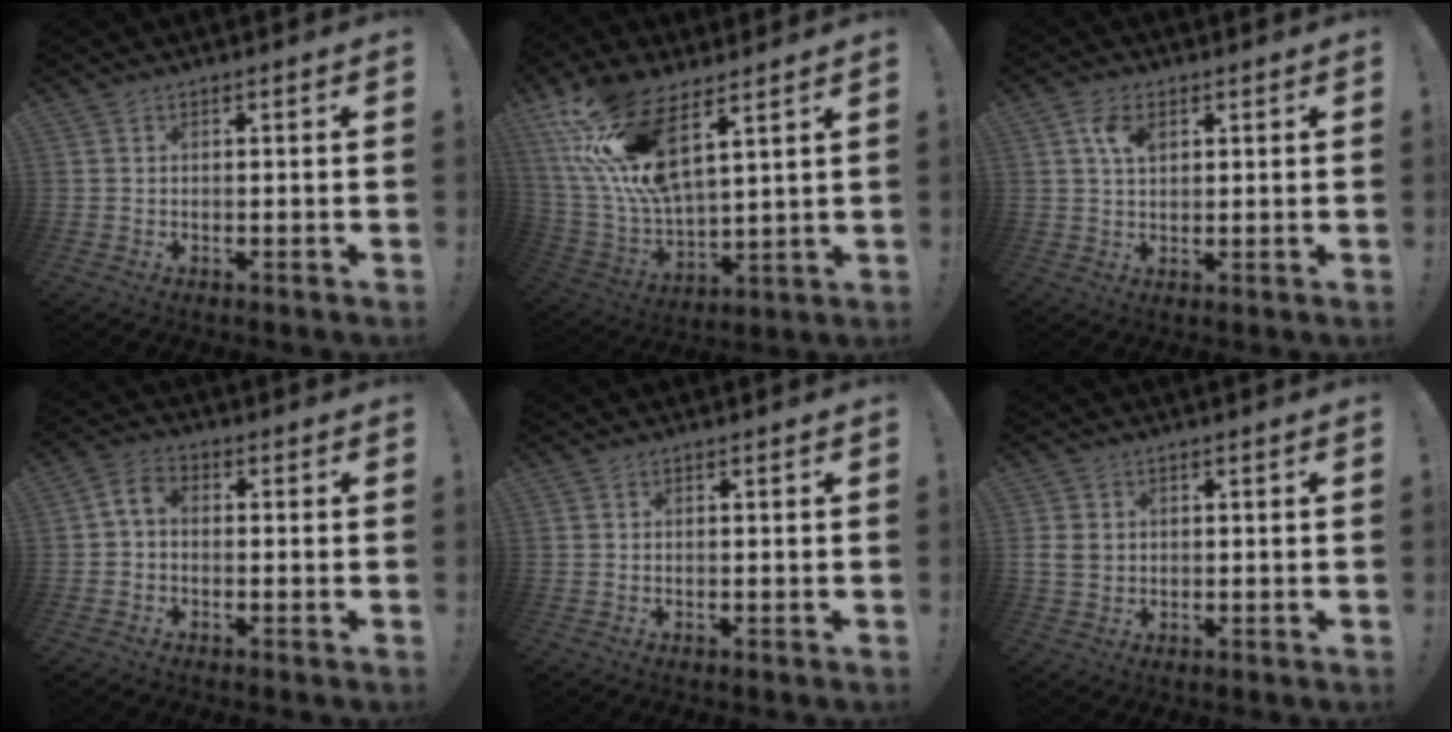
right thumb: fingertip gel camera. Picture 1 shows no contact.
{"total": 19.3, "force": [11.8, 7.6, 13.2], "torque": [-0.267, -0.069, 0.216]}
{"total": 4.3, "force": [1.9, 2.3, 3.0], "torque": [-0.050, -0.002, 0.032]}
{"total": 4.2, "force": [-0.7, 2.7, 3.1], "torque": [-0.069, 0.014, -0.011]}
{"total": 0.0}
{"total": 4.0, "force": [0.8, 3.5, 1.8], "torque": [-0.032, -0.001, 0.016]}